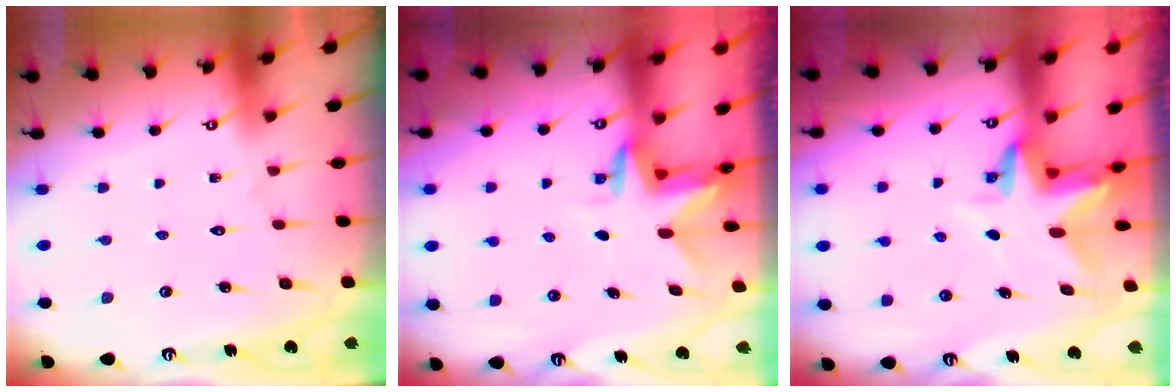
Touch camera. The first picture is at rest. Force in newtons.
{"total": 2.8, "press": 2.8, "slide": 0.1}
{"total": 4.6, "press": 4.6, "slide": 0.2}